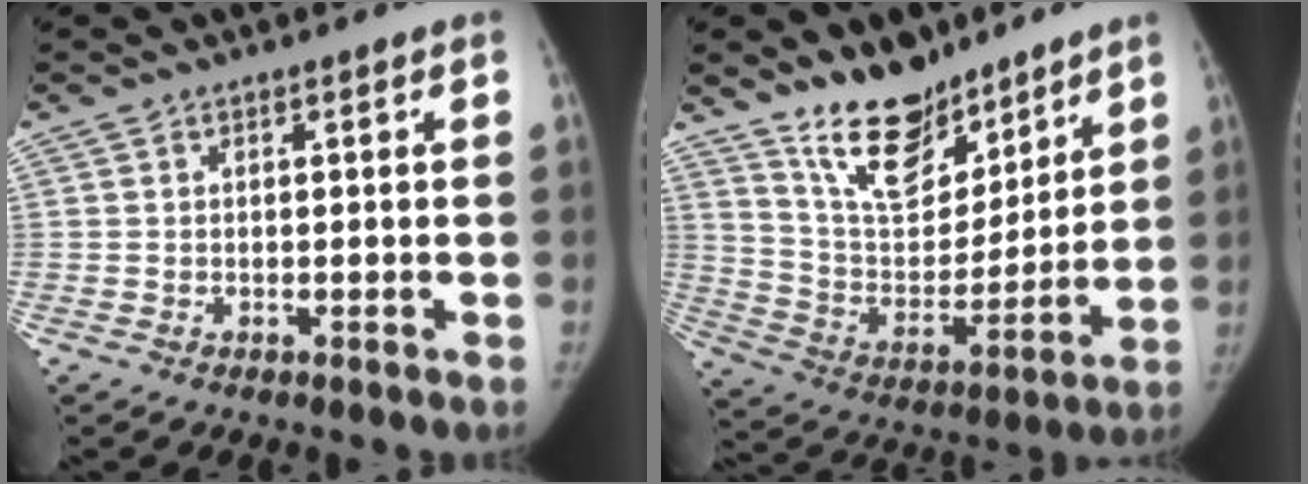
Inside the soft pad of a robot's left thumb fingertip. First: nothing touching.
{"total": 16.9, "force": [13.1, 7.2, 7.8], "torque": [-0.088, -0.086, 0.243]}